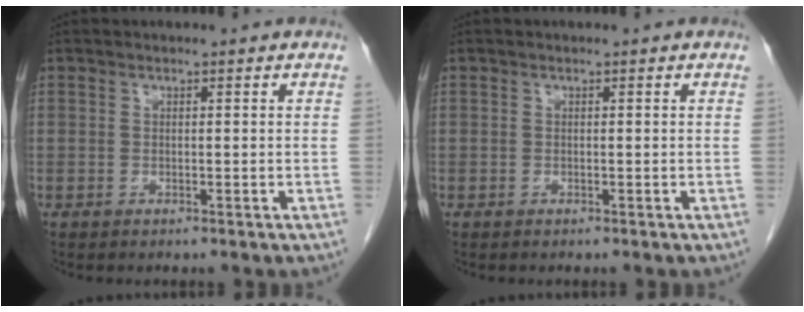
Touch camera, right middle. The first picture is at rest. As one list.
[{"total": 0.0}]